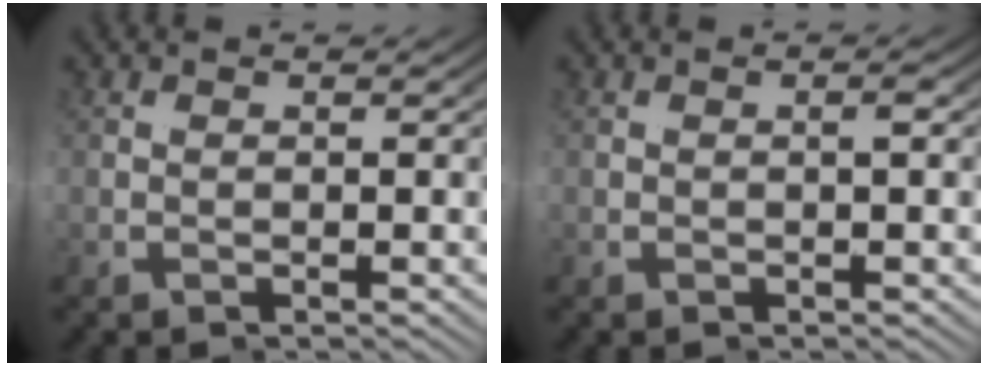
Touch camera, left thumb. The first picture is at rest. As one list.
[{"total": 0.9, "force": [-0.3, 0.2, 0.8], "torque": [-0.016, 0.000, -0.006]}]